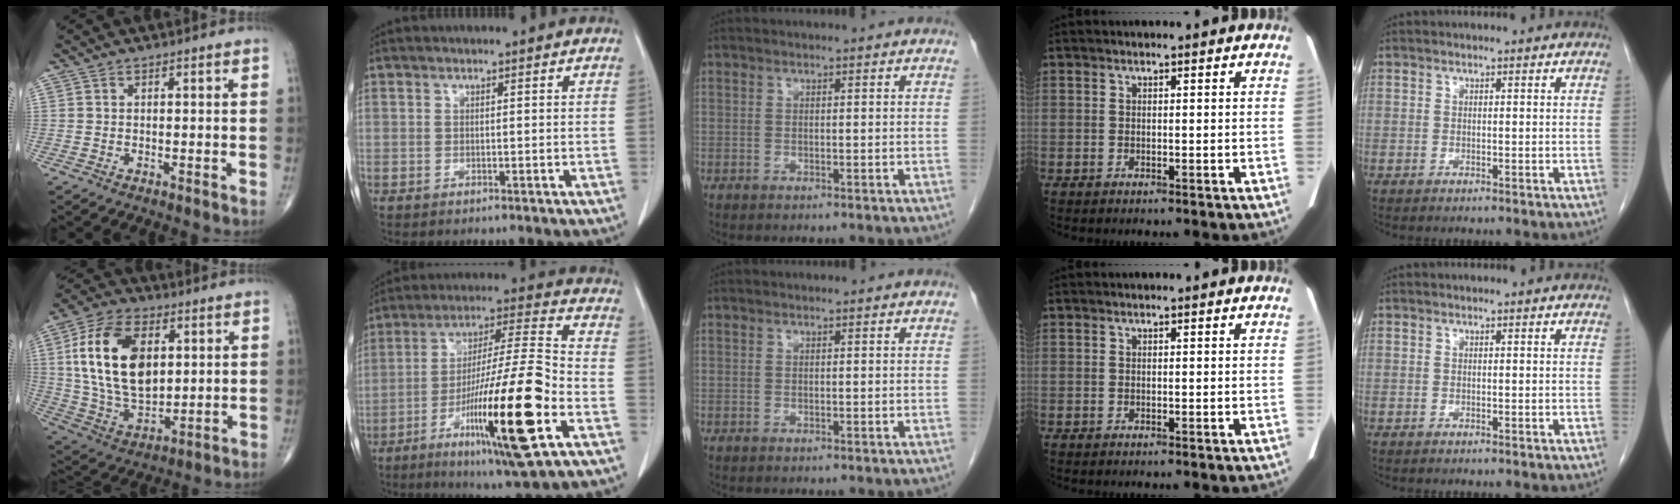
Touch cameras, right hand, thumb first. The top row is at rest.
{"thumb": {"total": 19.6, "force": [4.2, 11.6, 15.2], "torque": [-0.271, -0.011, 0.081]}, "index": {"total": 21.3, "force": [-8.1, 0.9, 19.7], "torque": [-0.336, -0.026, -0.137]}}